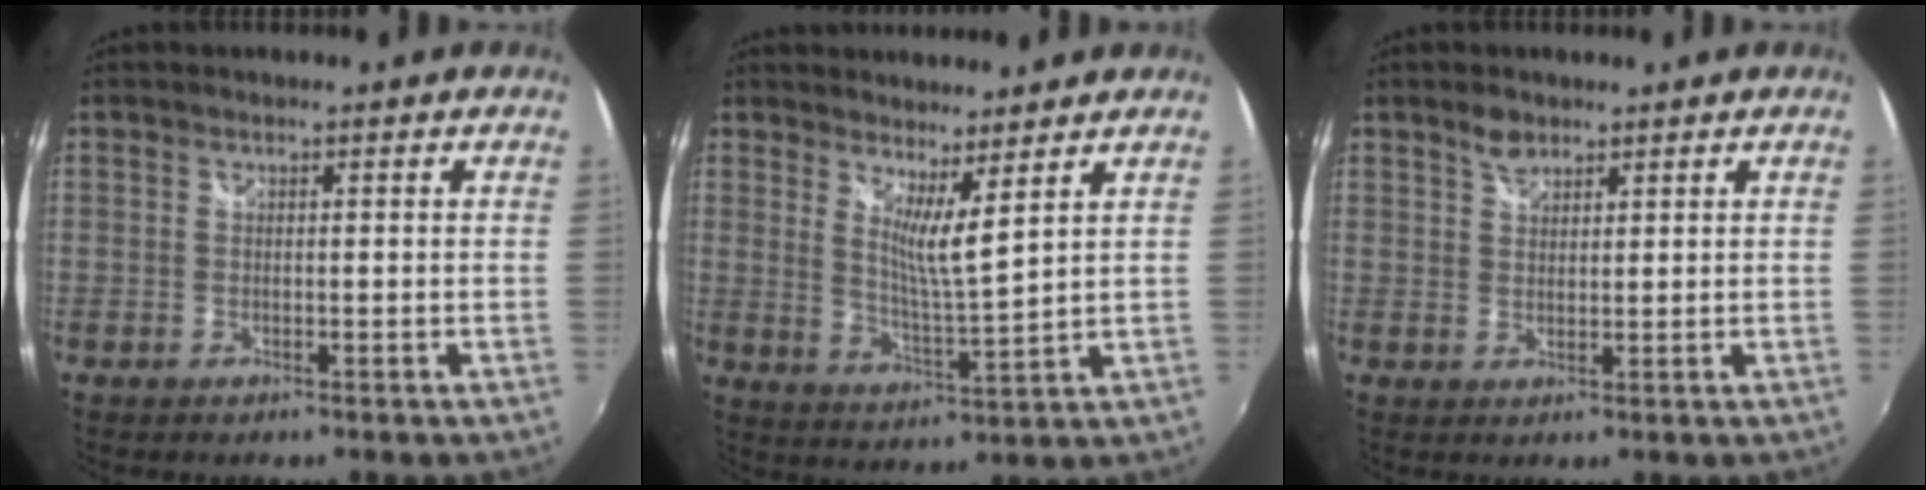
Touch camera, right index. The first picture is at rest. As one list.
[{"total": 6.3, "force": [4.6, -0.2, 4.2], "torque": [-0.066, -0.013, 0.073]}, {"total": 2.7, "force": [2.0, 1.4, 1.1], "torque": [-0.017, 0.004, 0.036]}]